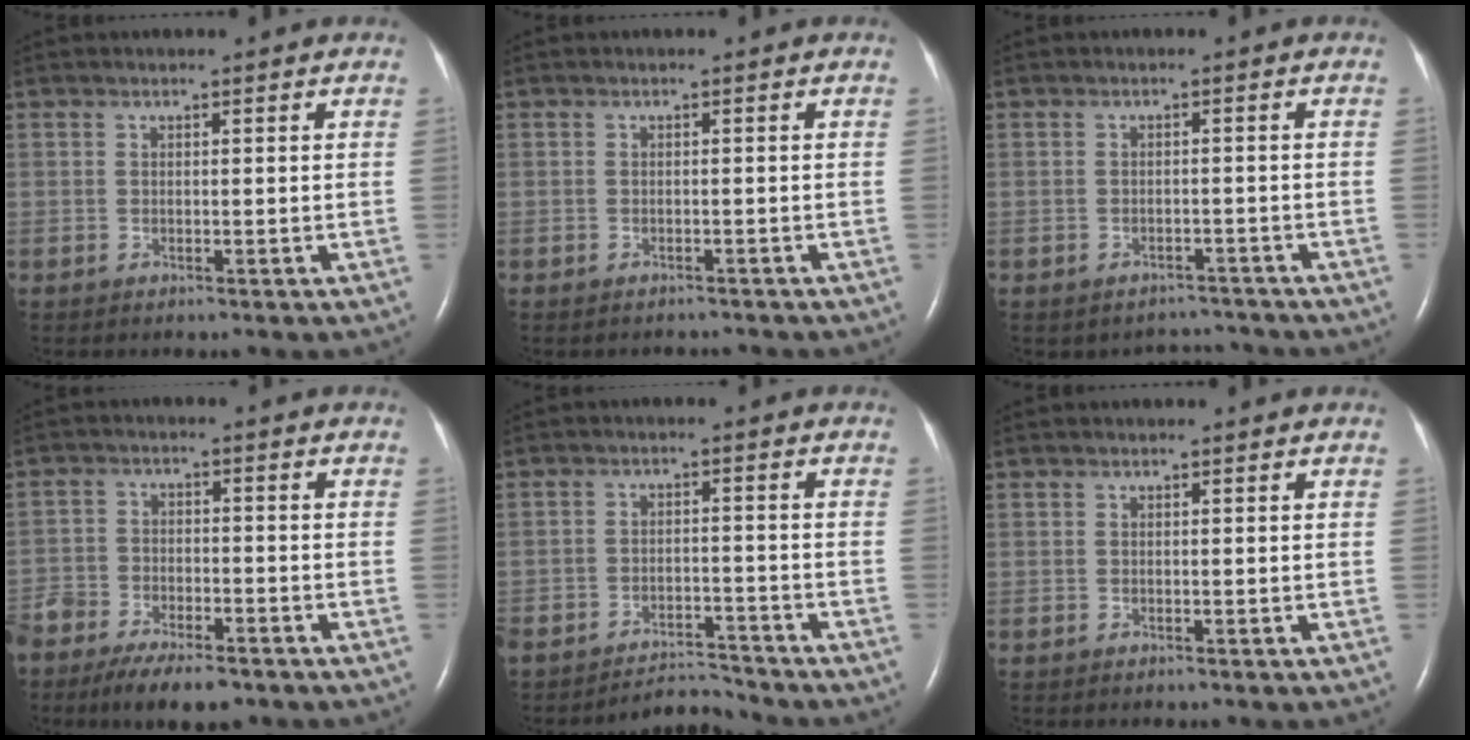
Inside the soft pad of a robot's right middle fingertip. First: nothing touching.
{"total": 1.6, "force": [-1.6, 0.3, 0.1], "torque": [-0.004, -0.005, -0.020]}
{"total": 2.7, "force": [-2.4, 1.0, -0.5], "torque": [0.002, 0.009, -0.031]}
{"total": 12.8, "force": [-9.7, 4.7, 6.9], "torque": [-0.128, -0.012, -0.158]}
{"total": 5.2, "force": [-5.2, 0.4, -0.6], "torque": [0.007, 0.002, -0.087]}
{"total": 0.0}